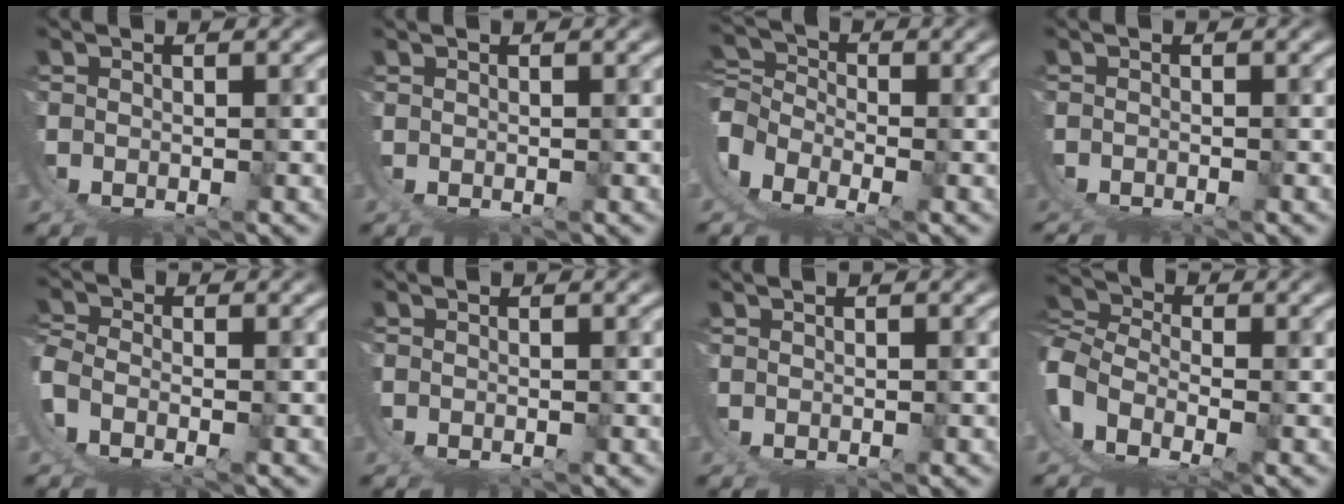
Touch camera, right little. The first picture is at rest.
{"total": 0.0}
{"total": 7.7, "force": [-1.9, 6.4, 3.8], "torque": [-0.103, -0.037, -0.031]}
{"total": 2.9, "force": [-2.2, 1.7, 0.6], "torque": [-0.018, -0.009, -0.036]}
{"total": 3.0, "force": [-1.5, 1.3, 2.2], "torque": [-0.055, -0.018, -0.021]}
{"total": 0.7, "force": [-0.4, -0.6, 0.0], "torque": [0.005, -0.003, -0.005]}
{"total": 0.0}
{"total": 8.8, "force": [-1.1, 6.9, 5.3], "torque": [-0.133, -0.026, -0.025]}